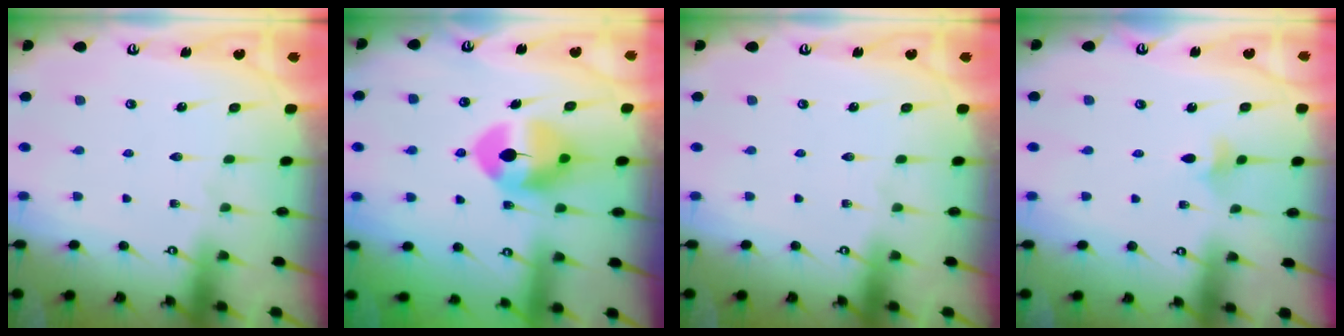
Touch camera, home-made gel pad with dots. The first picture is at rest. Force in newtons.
{"total": 9.1, "press": 9.0, "slide": 1.3}
{"total": 0.0}
{"total": 3.1, "press": 3.0, "slide": 0.7}